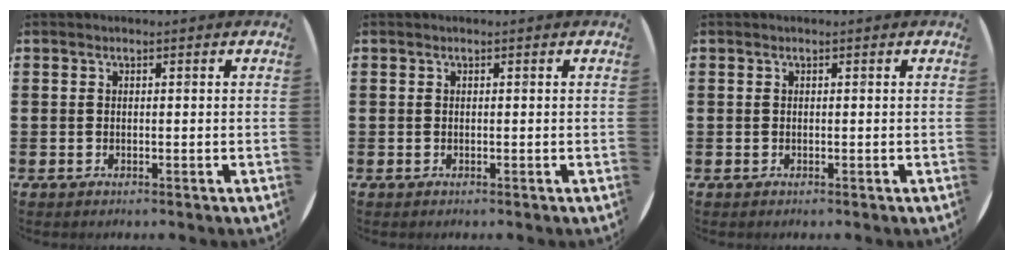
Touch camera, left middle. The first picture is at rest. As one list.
[{"total": 0.0}, {"total": 0.0}]